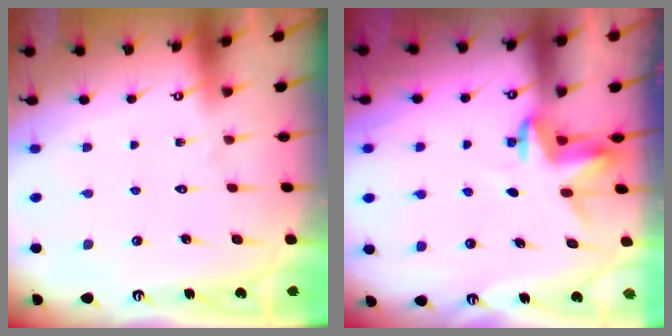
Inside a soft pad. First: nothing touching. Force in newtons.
{"total": 4.0, "press": 4.0, "slide": 0.2}